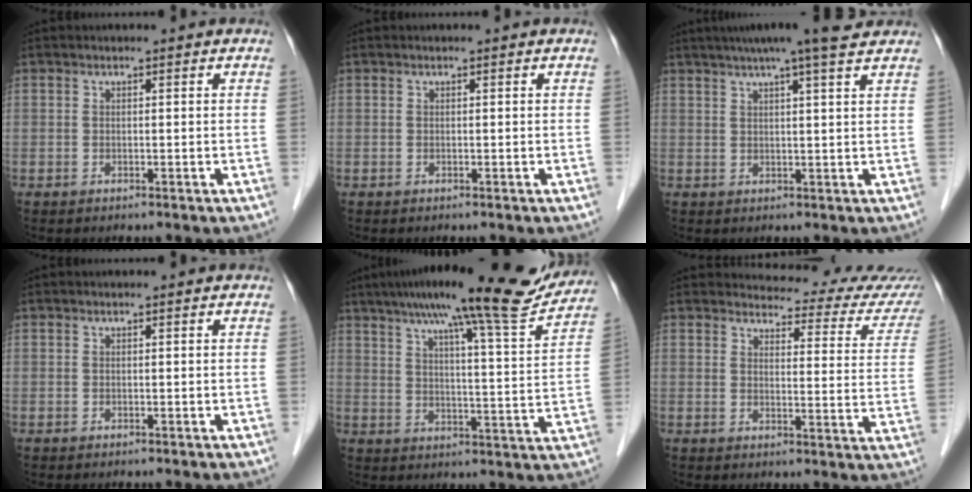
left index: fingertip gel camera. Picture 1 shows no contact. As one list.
[{"total": 0.0}, {"total": 10.6, "force": [8.7, -0.2, 6.0], "torque": [-0.093, 0.025, 0.106]}, {"total": 0.0}, {"total": 20.4, "force": [17.2, 0.9, 11.0], "torque": [-0.168, -0.004, 0.231]}, {"total": 15.4, "force": [15.0, 2.6, 2.5], "torque": [0.000, -0.068, 0.137]}]